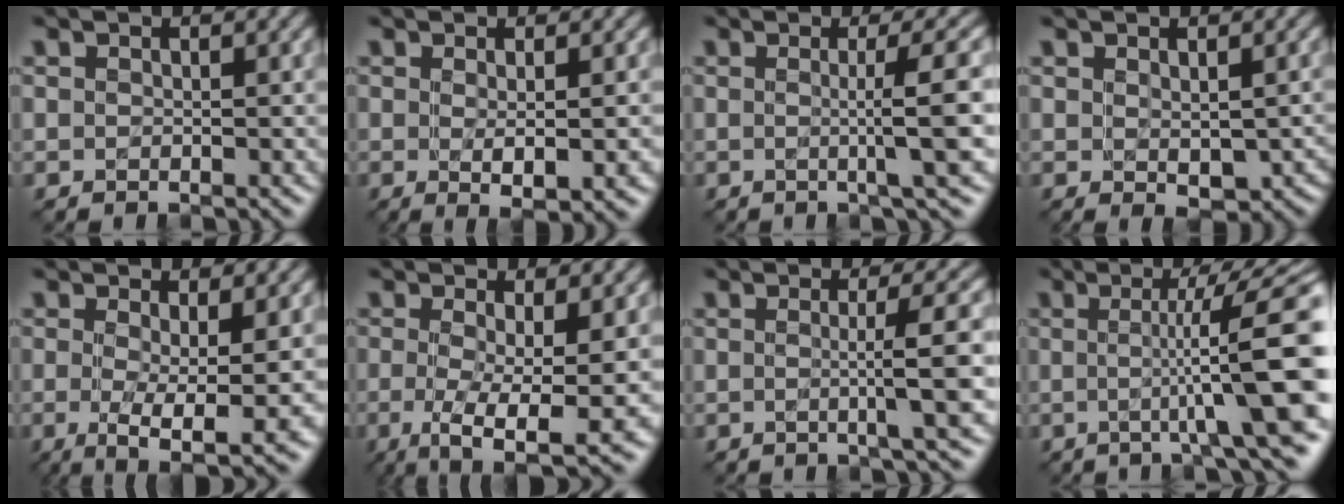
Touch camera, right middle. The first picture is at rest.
{"total": 3.8, "force": [-0.3, 0.8, 3.7], "torque": [-0.049, 0.001, -0.004]}
{"total": 5.0, "force": [0.0, 0.6, 5.0], "torque": [-0.071, 0.004, -0.005]}
{"total": 3.4, "force": [-0.4, 1.8, 2.9], "torque": [-0.042, -0.012, 0.007]}
{"total": 5.5, "force": [-0.6, 0.9, 5.4], "torque": [-0.087, -0.011, -0.011]}
{"total": 7.2, "force": [-1.4, 1.6, 6.8], "torque": [-0.115, -0.019, -0.019]}
{"total": 4.5, "force": [-0.1, 0.5, 4.5], "torque": [-0.064, 0.004, -0.009]}
{"total": 10.7, "force": [-0.2, 2.0, 10.5], "torque": [-0.119, 0.007, -0.013]}